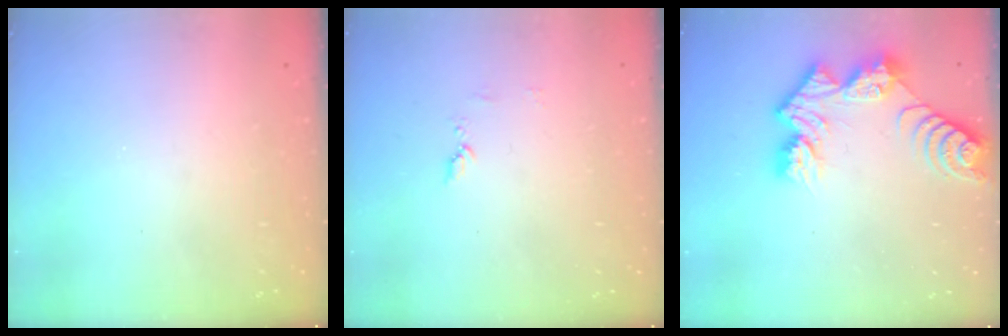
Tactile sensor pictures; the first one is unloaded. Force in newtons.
{"total": 5.1, "press": 5.0, "slide": 0.6}
{"total": 11.0, "press": 11.0, "slide": 0.8}